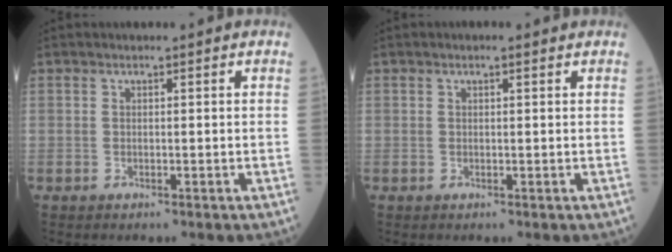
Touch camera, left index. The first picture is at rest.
{"total": 1.0, "force": [0.6, 0.2, 0.7], "torque": [-0.014, 0.006, 0.008]}